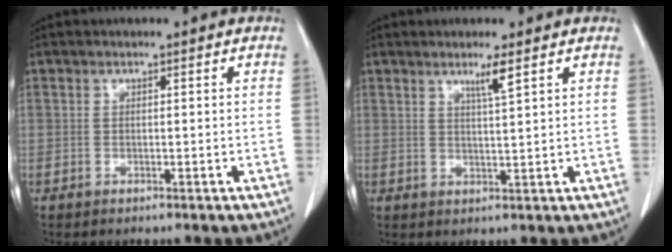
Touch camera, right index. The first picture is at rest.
{"total": 2.9, "force": [1.8, -0.5, 2.2], "torque": [-0.042, -0.007, 0.033]}